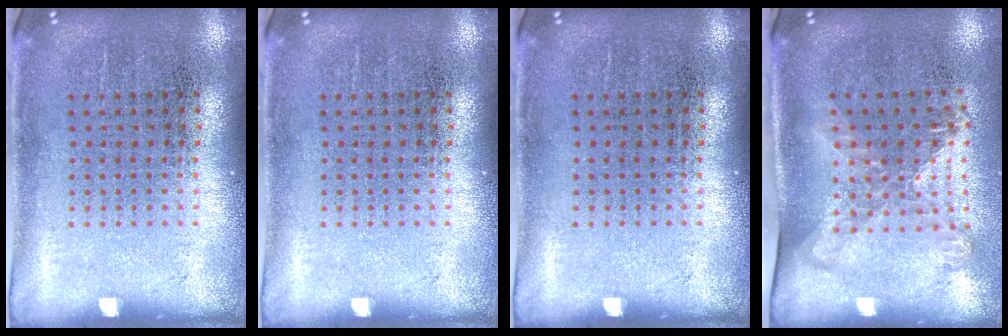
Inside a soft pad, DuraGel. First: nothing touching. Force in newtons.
{"total": 0.0}
{"total": 0.0}
{"total": 1.7, "press": 1.3, "slide": 1.0}